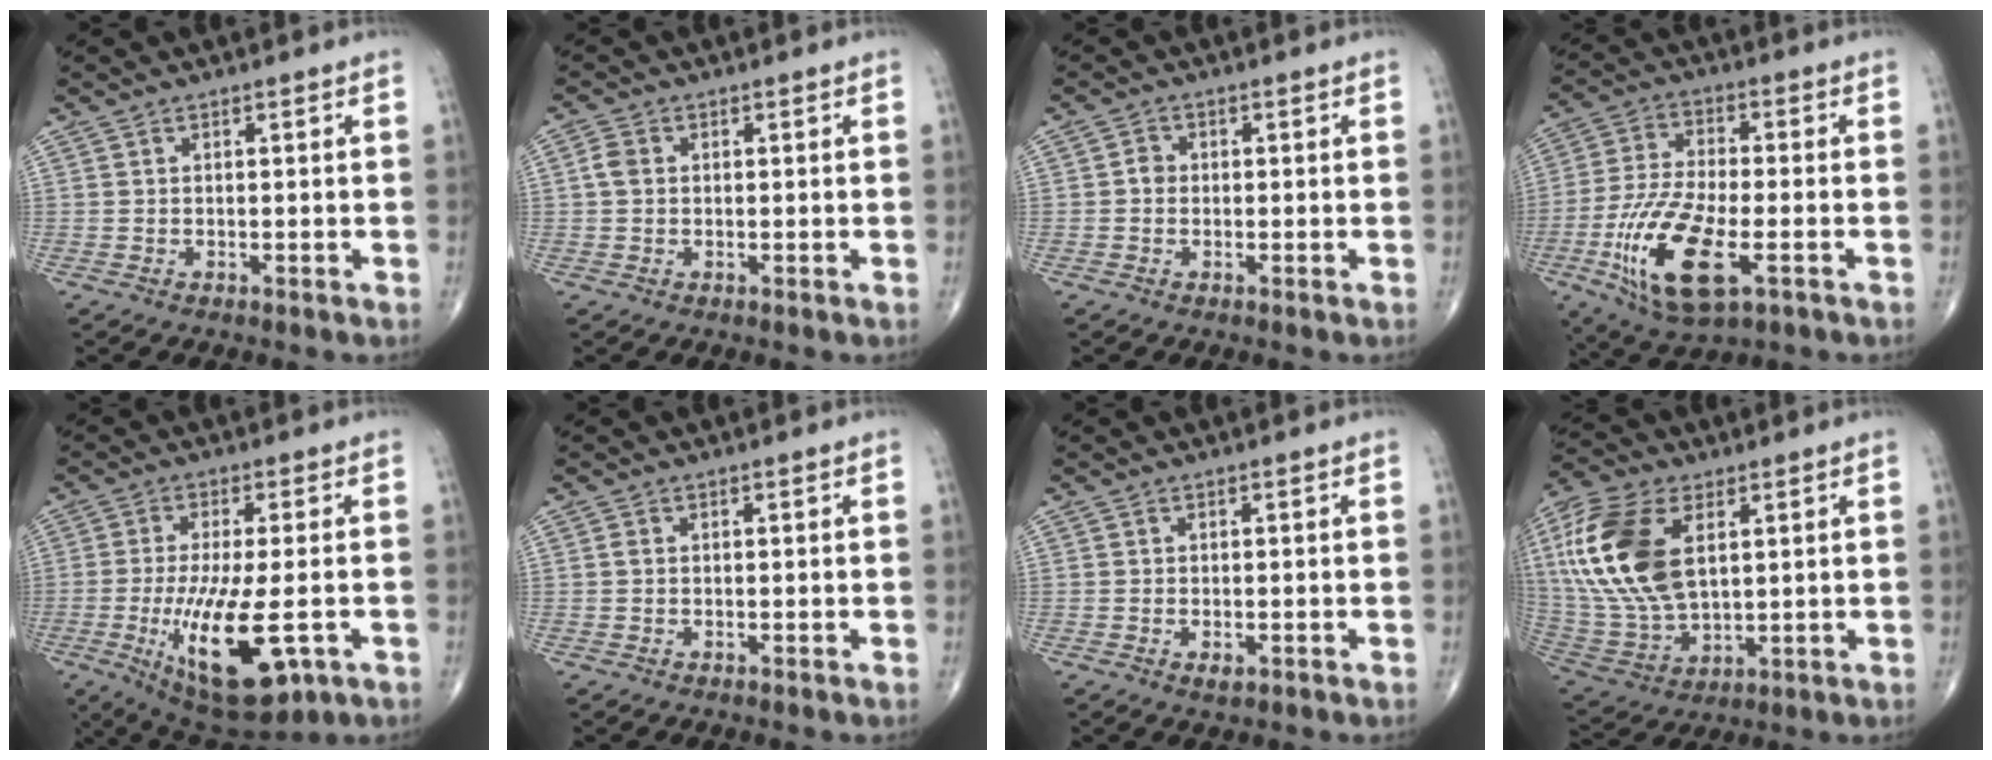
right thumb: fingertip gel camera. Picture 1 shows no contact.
{"total": 2.3, "force": [0.2, 1.8, 1.5], "torque": [-0.030, 0.006, 0.000]}
{"total": 1.8, "force": [-0.2, 1.6, 0.8], "torque": [-0.003, 0.006, -0.007]}
{"total": 17.0, "force": [-5.8, 6.7, 14.4], "torque": [-0.300, 0.002, -0.099]}
{"total": 16.7, "force": [-4.5, 5.6, 15.2], "torque": [-0.277, -0.017, -0.056]}
{"total": 0.6, "force": [0.0, 0.5, 0.4], "torque": [-0.006, 0.000, -0.002]}
{"total": 1.6, "force": [-0.6, 0.8, 1.3], "torque": [-0.021, -0.001, -0.007]}
{"total": 21.0, "force": [5.5, 11.8, 16.5], "torque": [-0.353, -0.019, 0.104]}